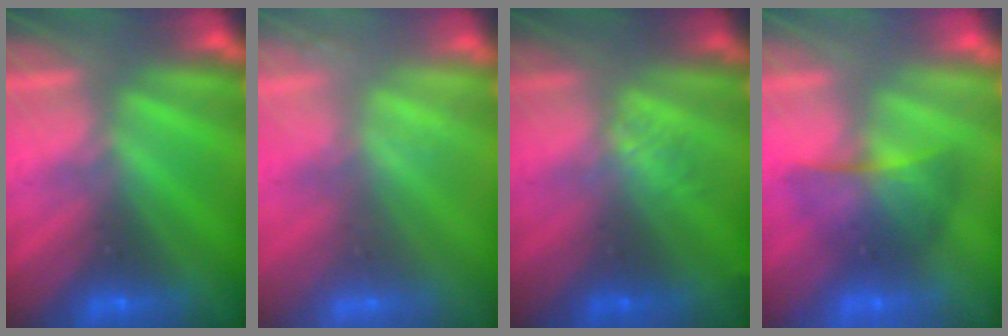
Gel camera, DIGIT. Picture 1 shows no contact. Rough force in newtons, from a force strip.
{"total": 2.0}
{"total": 1.3}
{"total": 2.1}